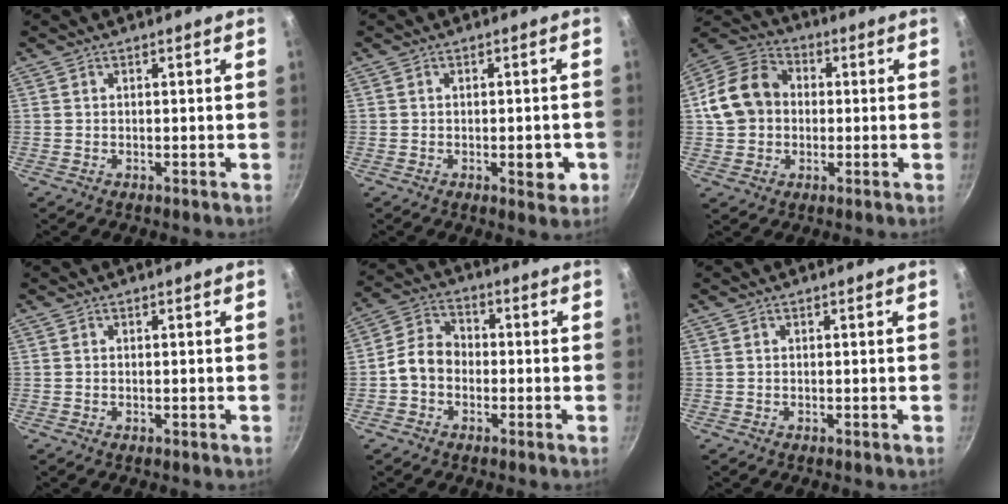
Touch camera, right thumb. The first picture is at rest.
{"total": 4.7, "force": [-1.3, 2.2, 3.9], "torque": [-0.035, 0.004, -0.014]}
{"total": 13.4, "force": [0.6, 11.0, 7.5], "torque": [-0.109, 0.030, -0.006]}
{"total": 0.0}
{"total": 6.8, "force": [-1.5, 5.4, 3.9], "torque": [-0.050, 0.027, -0.045]}
{"total": 0.0}